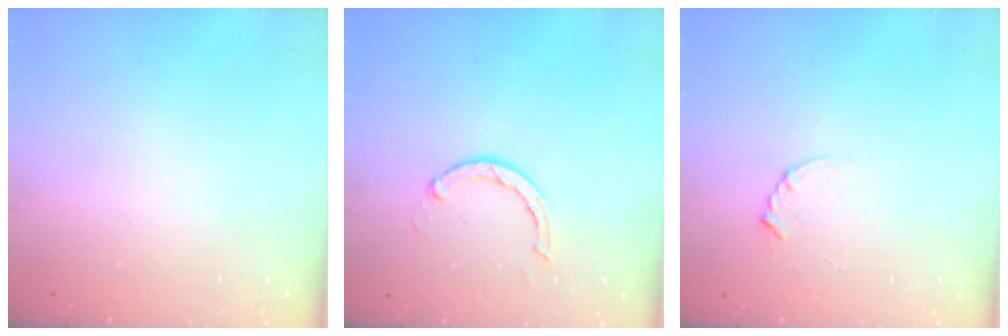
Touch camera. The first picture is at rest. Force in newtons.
{"total": 2.9, "press": 2.8, "slide": 0.5}
{"total": 2.9, "press": 2.9, "slide": 0.3}